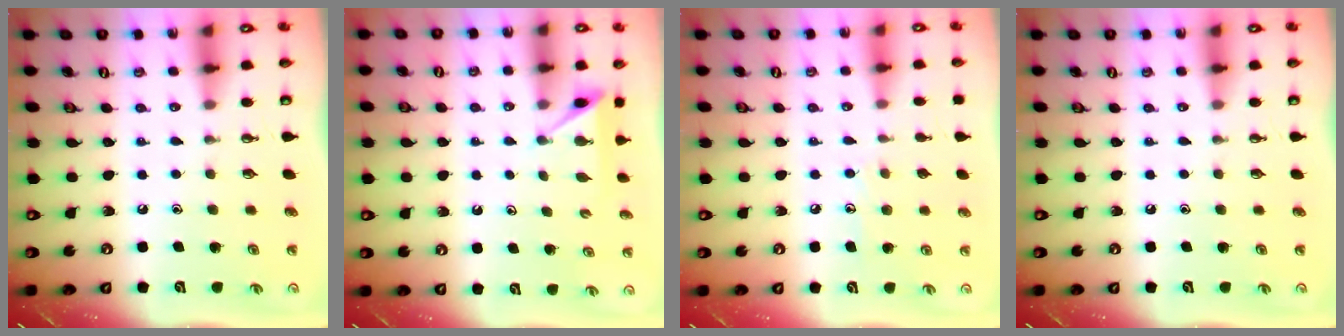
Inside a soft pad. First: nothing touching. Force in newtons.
{"total": 3.9, "press": 3.8, "slide": 0.5}
{"total": 5.7, "press": 5.7, "slide": 0.5}
{"total": 0.0}